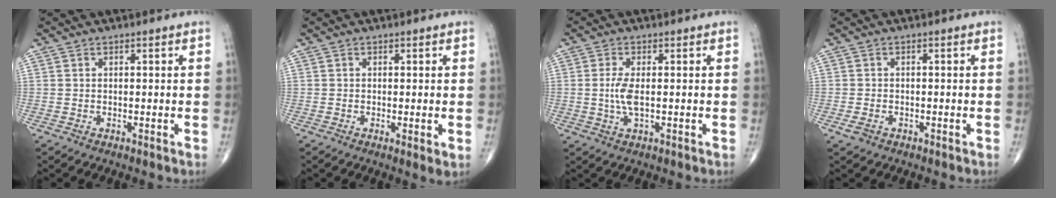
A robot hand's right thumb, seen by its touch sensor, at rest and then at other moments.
{"total": 2.3, "force": [-0.3, 0.4, 2.3], "torque": [-0.040, -0.011, -0.008]}
{"total": 4.2, "force": [0.0, 1.4, 3.9], "torque": [-0.093, -0.005, -0.002]}
{"total": 1.9, "force": [-1.0, 1.3, 1.0], "torque": [-0.020, 0.005, -0.015]}